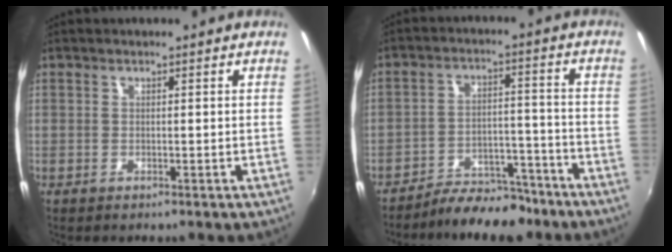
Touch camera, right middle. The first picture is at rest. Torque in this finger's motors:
{"motor_torque": [1.07, -1.06, 0.15, 0.10]}